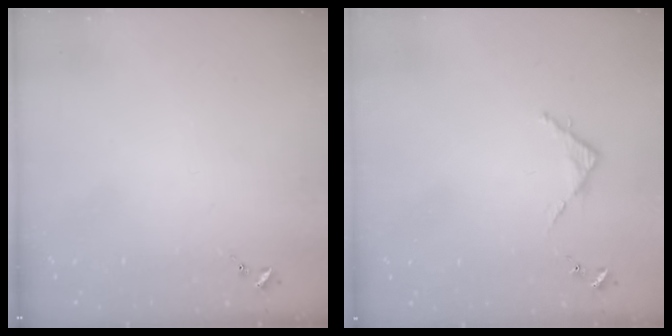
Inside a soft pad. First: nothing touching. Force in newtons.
{"total": 3.6, "press": 3.6, "slide": 0.3}